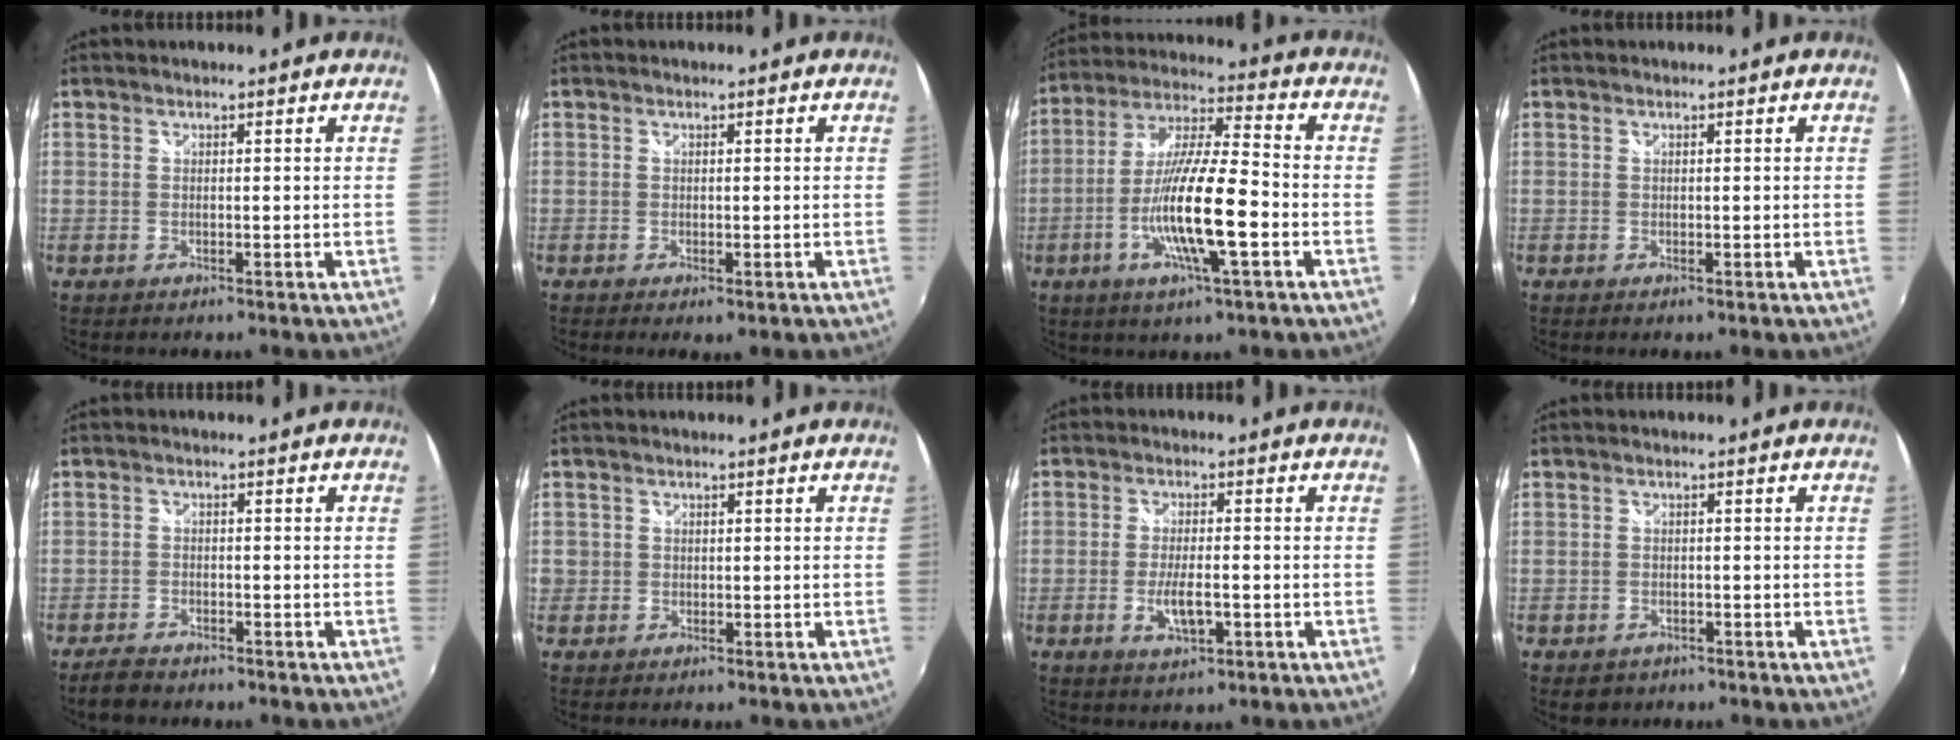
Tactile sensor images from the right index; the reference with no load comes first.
{"total": 1.3, "force": [-0.4, 0.5, 1.1], "torque": [-0.022, -0.006, -0.004]}
{"total": 15.2, "force": [-4.9, 2.0, 14.2], "torque": [-0.279, -0.010, -0.093]}
{"total": 0.0}
{"total": 3.8, "force": [-3.3, 1.4, 1.3], "torque": [-0.042, -0.004, -0.060]}
{"total": 2.0, "force": [-0.2, 1.9, 0.3], "torque": [-0.006, -0.002, -0.005]}
{"total": 5.3, "force": [-1.7, 1.8, 4.6], "torque": [-0.092, -0.009, -0.027]}
{"total": 2.9, "force": [-1.6, 2.3, 0.9], "torque": [-0.024, -0.005, -0.020]}